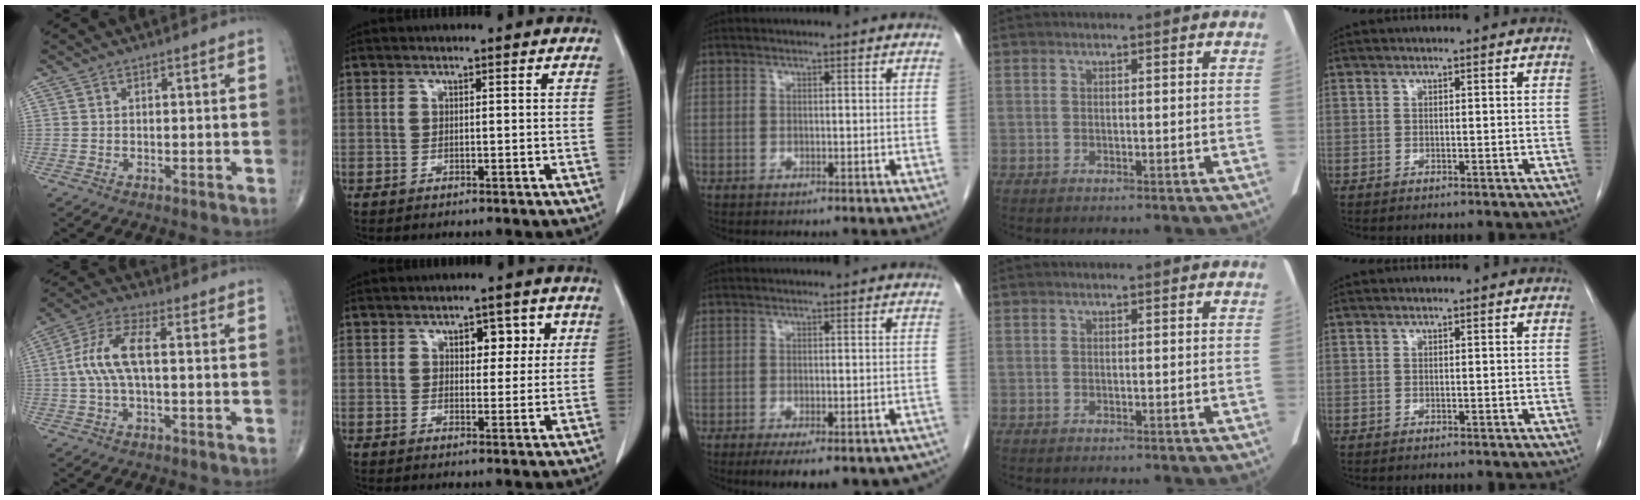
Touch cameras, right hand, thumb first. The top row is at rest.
{"thumb": {"total": 9.2, "force": [0.3, 3.5, 8.5], "torque": [-0.194, 0.028, 0.002]}, "index": {"total": 4.8, "force": [1.7, 2.8, 3.5], "torque": [-0.036, 0.011, 0.023]}, "middle": {"total": 13.0, "force": [-10.7, 3.1, 6.6], "torque": [-0.055, 0.004, -0.126]}}